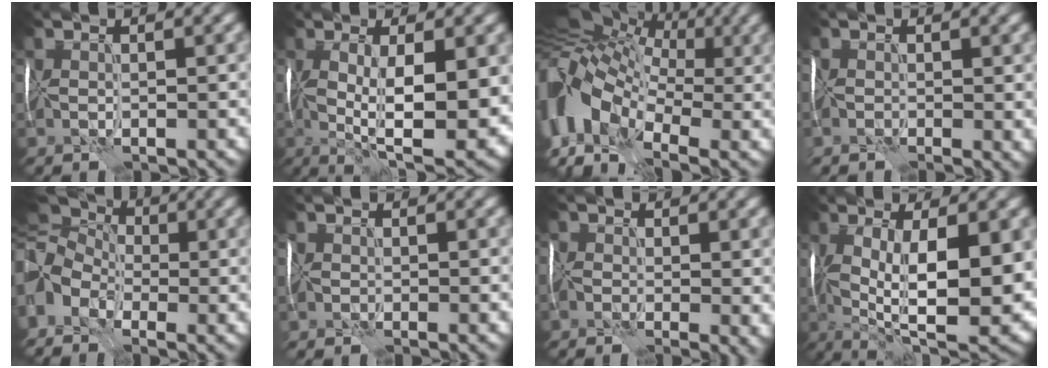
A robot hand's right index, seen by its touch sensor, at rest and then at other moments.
{"total": 11.2, "force": [-1.0, 4.1, 10.4], "torque": [-0.187, -0.017, -0.003]}
{"total": 13.1, "force": [0.2, 9.2, 9.3], "torque": [-0.198, 0.006, 0.008]}
{"total": 1.8, "force": [-0.6, 0.9, 1.4], "torque": [-0.024, -0.004, -0.011]}
{"total": 9.5, "force": [-0.2, 7.1, 6.4], "torque": [-0.149, 0.005, 0.000]}
{"total": 0.6, "force": [-0.4, 0.3, 0.4], "torque": [-0.010, -0.003, -0.010]}
{"total": 6.2, "force": [-1.6, 3.3, 5.0], "torque": [-0.093, -0.004, -0.016]}
{"total": 13.8, "force": [-0.9, 5.4, 12.7], "torque": [-0.206, -0.011, 0.002]}